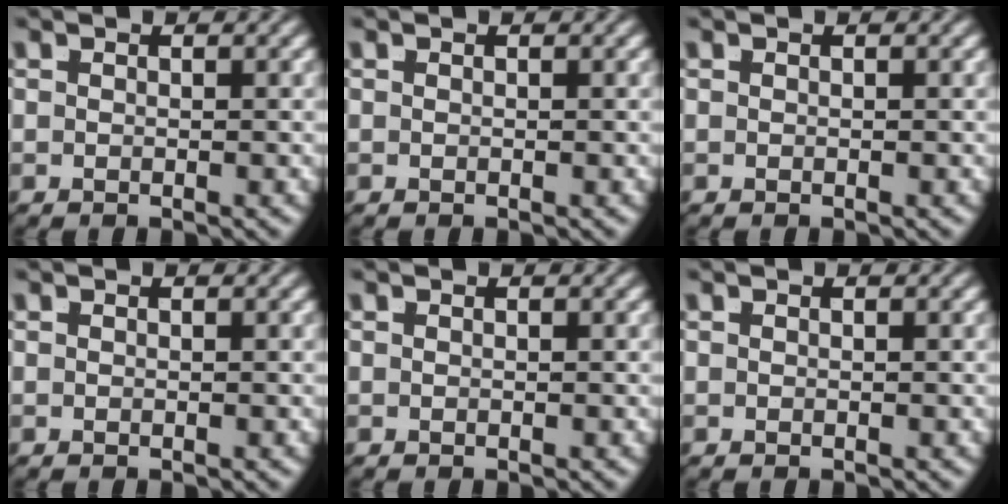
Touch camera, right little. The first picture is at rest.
{"total": 0.0}
{"total": 0.0}
{"total": 0.0}
{"total": 0.0}
{"total": 0.0}